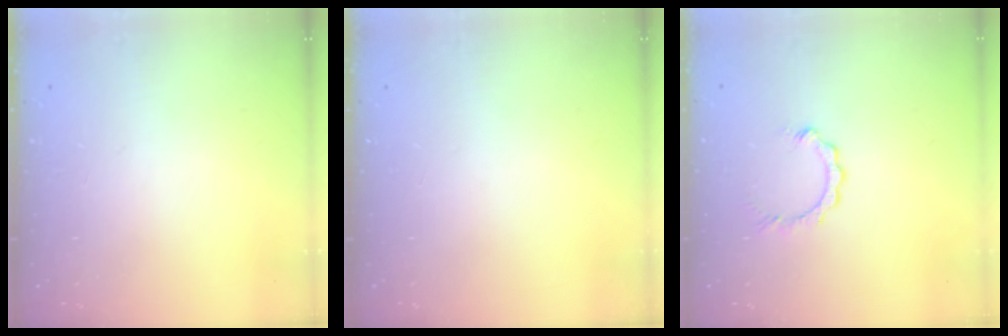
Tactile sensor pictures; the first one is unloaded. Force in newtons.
{"total": 0.0}
{"total": 2.9, "press": 2.9, "slide": 0.3}